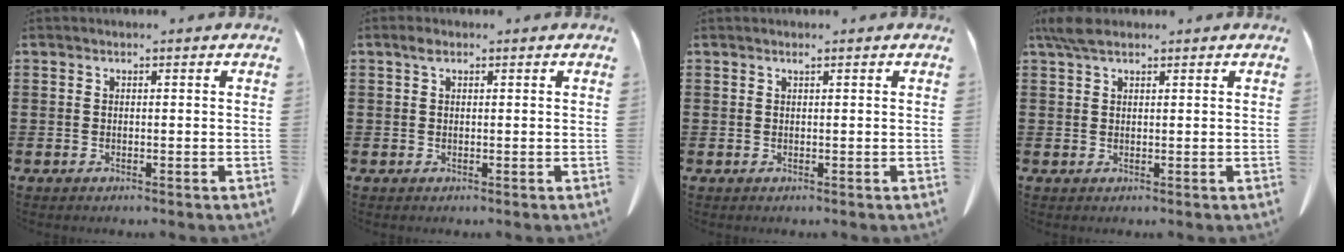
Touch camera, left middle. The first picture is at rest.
{"total": 1.3, "force": [0.6, 0.8, 0.8], "torque": [-0.020, 0.005, 0.011]}
{"total": 0.6, "force": [0.4, 0.0, 0.4], "torque": [-0.008, -0.002, 0.009]}
{"total": 3.2, "force": [2.2, 1.2, 2.0], "torque": [-0.046, 0.006, 0.040]}